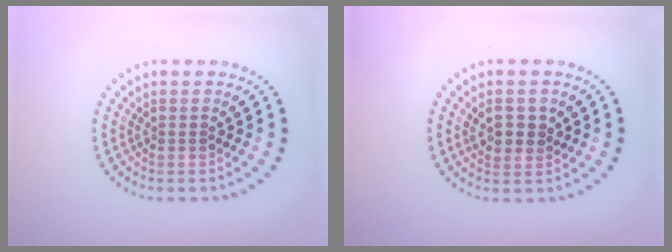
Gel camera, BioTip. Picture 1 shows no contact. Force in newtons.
{"total": 1.9, "press": 1.8, "slide": 0.6}